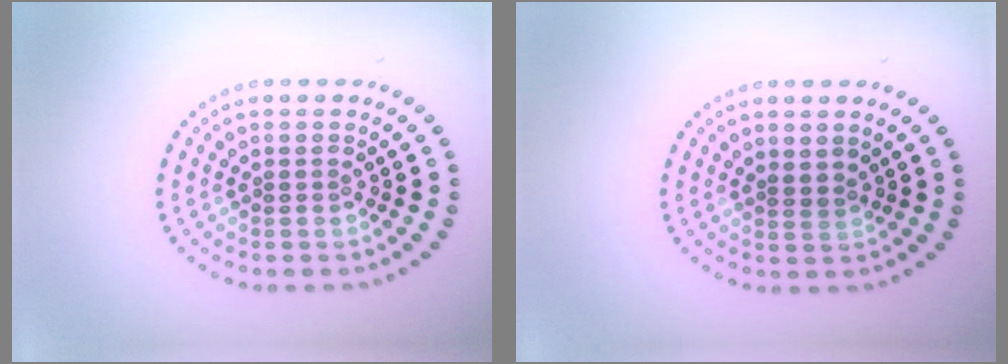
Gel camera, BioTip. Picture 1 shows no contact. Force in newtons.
{"total": 0.6, "press": 0.5, "slide": 0.4}